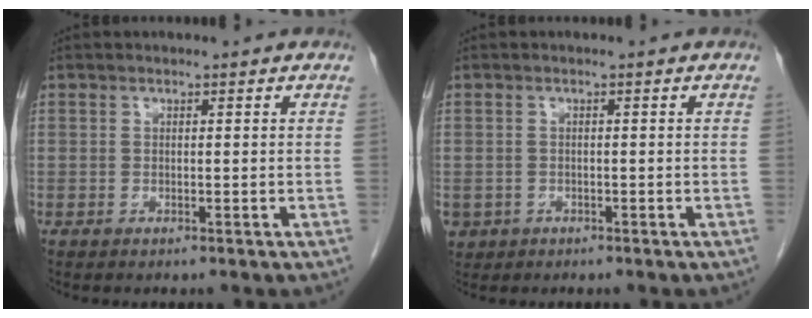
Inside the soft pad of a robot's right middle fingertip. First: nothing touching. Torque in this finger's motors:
{"motor_torque": [1.21, -0.93, 0.60, 0.07]}